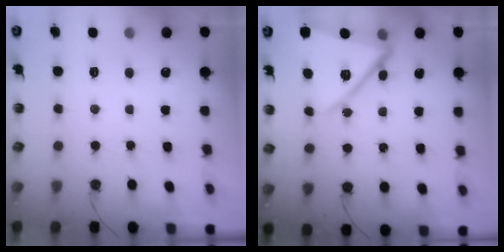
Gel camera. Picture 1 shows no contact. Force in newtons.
{"total": 15.0, "press": 14.9, "slide": 1.7}